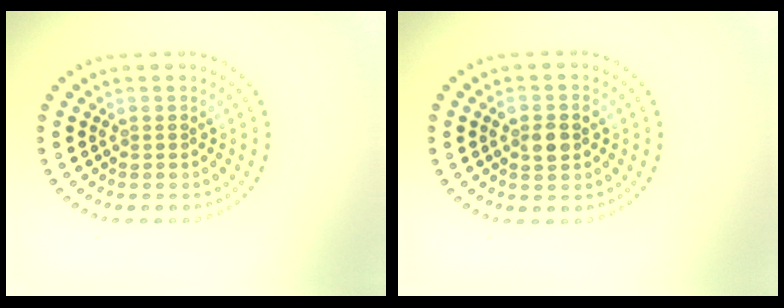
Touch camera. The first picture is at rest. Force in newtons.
{"total": 2.3, "press": 2.3, "slide": 0.2}